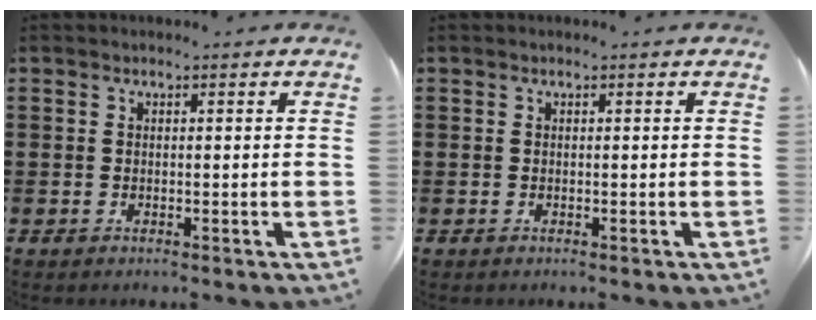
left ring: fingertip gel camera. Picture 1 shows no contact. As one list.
[{"total": 0.0}]